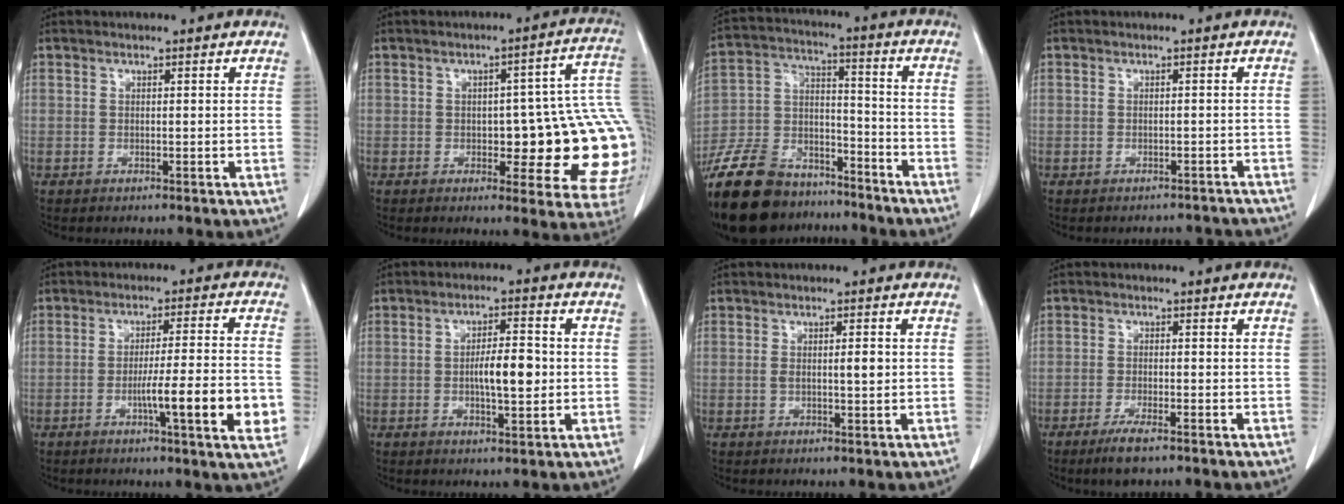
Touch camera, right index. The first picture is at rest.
{"total": 17.7, "force": [-0.6, 6.1, 16.6], "torque": [-0.128, 0.028, 0.000]}
{"total": 21.3, "force": [-17.1, 9.4, 8.7], "torque": [-0.219, -0.001, -0.295]}
{"total": 4.3, "force": [-3.8, 2.1, -0.2], "torque": [0.008, 0.012, -0.041]}
{"total": 11.6, "force": [-3.4, -0.2, 11.0], "torque": [-0.159, -0.010, -0.055]}
{"total": 6.3, "force": [-0.5, 1.7, 6.1], "torque": [-0.107, 0.006, -0.008]}
{"total": 2.7, "force": [0.1, 0.6, 2.6], "torque": [-0.047, 0.000, 0.002]}
{"total": 4.1, "force": [-2.9, 0.6, 2.8], "torque": [-0.054, -0.007, -0.049]}